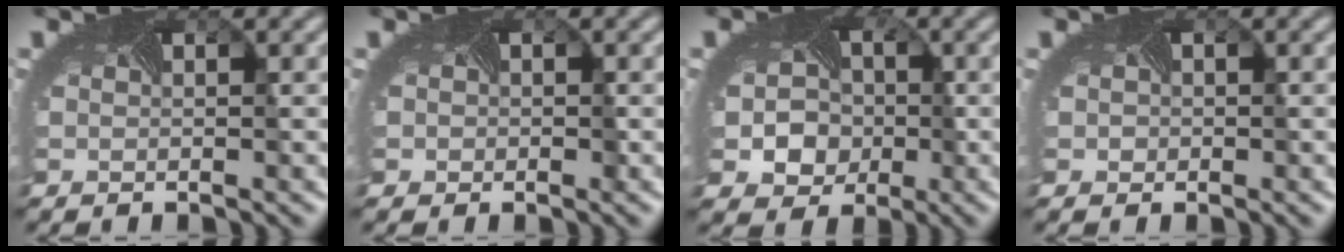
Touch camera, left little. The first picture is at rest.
{"total": 1.6, "force": [0.0, 1.4, 0.6], "torque": [0.000, 0.001, 0.000]}
{"total": 7.0, "force": [-1.2, 6.1, 3.3], "torque": [-0.034, -0.014, -0.028]}
{"total": 0.9, "force": [0.0, 0.9, 0.2], "torque": [0.008, 0.001, -0.004]}